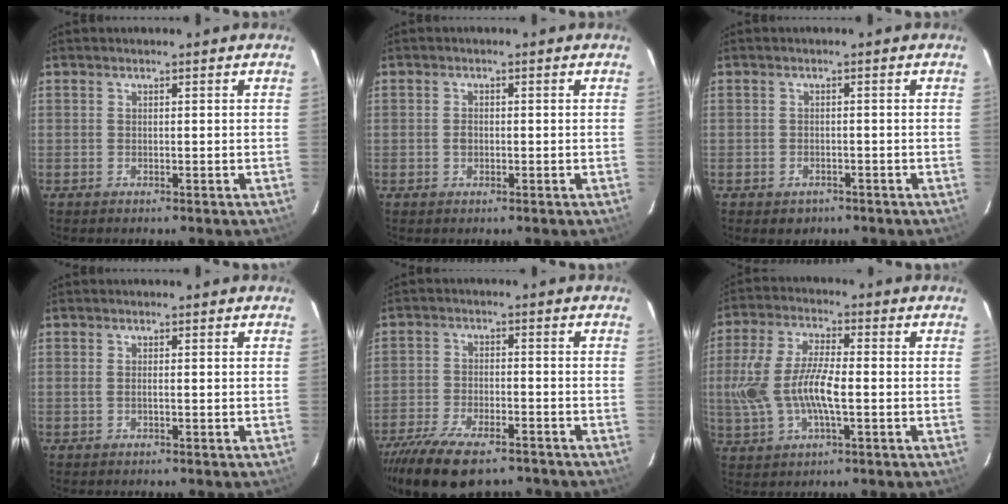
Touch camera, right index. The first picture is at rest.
{"total": 1.4, "force": [-0.3, 1.1, 0.8], "torque": [-0.015, 0.003, -0.006]}
{"total": 2.7, "force": [-1.6, 2.1, 0.7], "torque": [-0.019, 0.000, -0.017]}
{"total": 0.8, "force": [-0.2, 0.2, 0.7], "torque": [-0.015, 0.001, -0.005]}
{"total": 15.6, "force": [-11.8, 5.7, 8.4], "torque": [-0.180, -0.032, -0.197]}
{"total": 12.3, "force": [-1.4, 4.8, 11.3], "torque": [-0.243, 0.004, -0.024]}